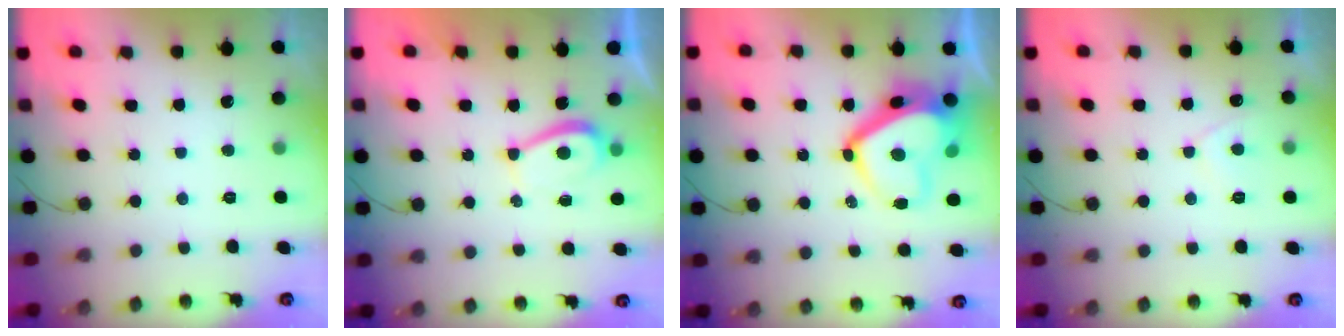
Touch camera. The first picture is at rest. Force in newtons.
{"total": 3.2, "press": 3.2, "slide": 0.6}
{"total": 14.4, "press": 14.3, "slide": 1.9}
{"total": 2.2, "press": 2.2, "slide": 0.5}